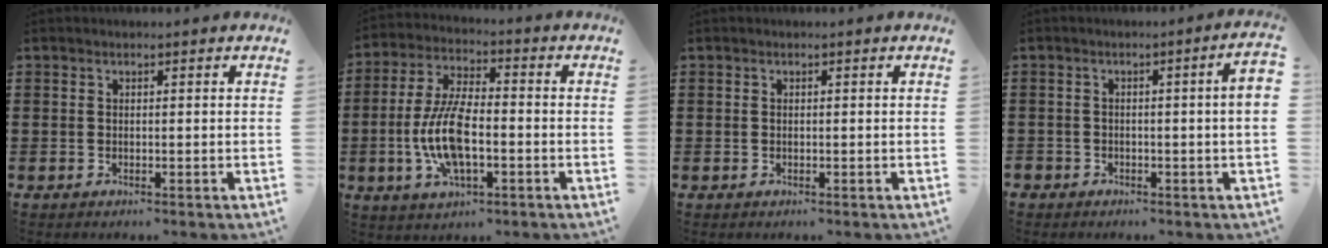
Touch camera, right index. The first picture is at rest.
{"total": 10.3, "force": [-2.3, 4.2, 9.2], "torque": [-0.209, -0.010, -0.048]}
{"total": 0.0}
{"total": 2.8, "force": [-1.0, 0.4, 2.6], "torque": [-0.040, -0.003, -0.019]}